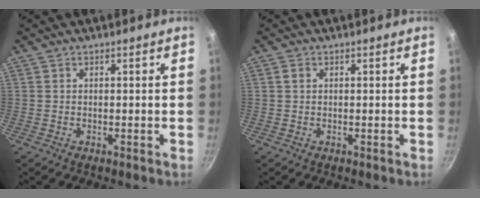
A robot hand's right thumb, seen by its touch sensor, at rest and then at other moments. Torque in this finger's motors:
{"motor_torque": [0.04, 0.42, 0.29, -0.13, 0.00]}